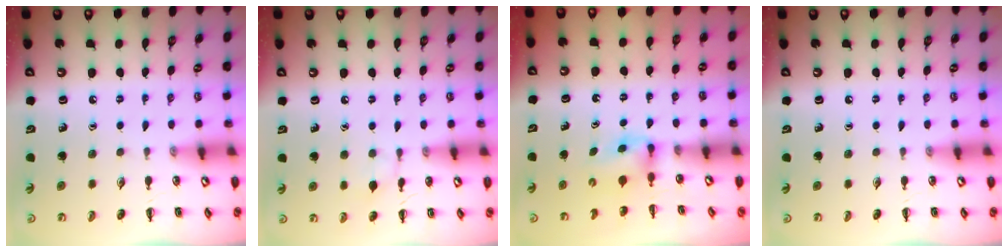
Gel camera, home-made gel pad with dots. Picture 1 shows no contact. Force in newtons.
{"total": 5.8, "press": 5.6, "slide": 1.6}
{"total": 3.3, "press": 3.0, "slide": 1.2}
{"total": 0.0}